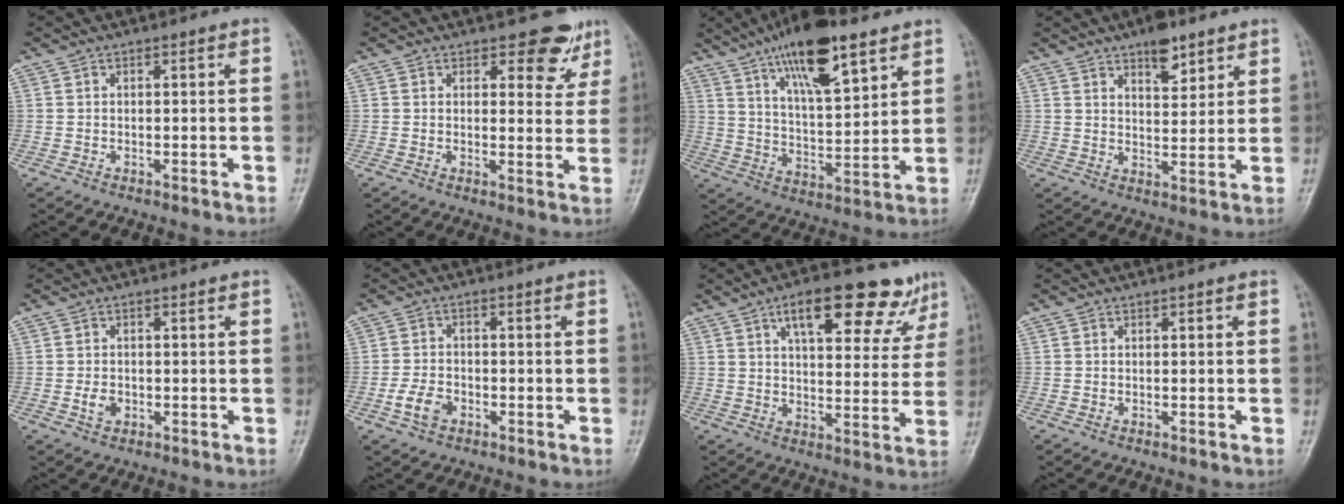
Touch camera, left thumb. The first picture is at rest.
{"total": 5.9, "force": [4.4, 3.3, 2.4], "torque": [0.004, -0.030, 0.046]}
{"total": 17.0, "force": [10.5, 5.4, 12.2], "torque": [-0.182, -0.044, 0.182]}
{"total": 6.8, "force": [4.7, 2.8, 4.0], "torque": [-0.038, -0.028, 0.071]}
{"total": 2.4, "force": [-0.6, 1.8, 1.5], "torque": [-0.021, 0.002, -0.010]}
{"total": 4.4, "force": [-2.0, 3.0, 2.6], "torque": [-0.049, 0.012, -0.039]}
{"total": 16.5, "force": [9.8, 6.7, 11.5], "torque": [-0.116, -0.022, 0.140]}
{"total": 0.0}